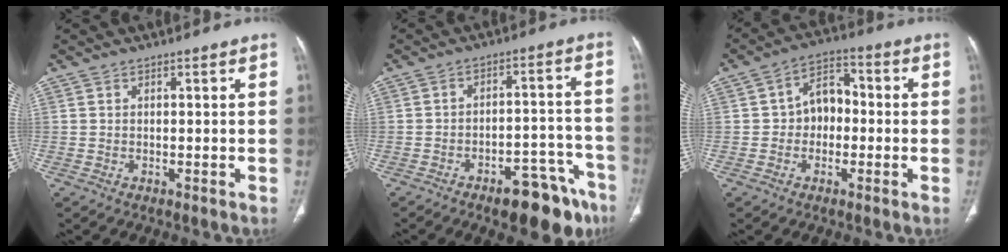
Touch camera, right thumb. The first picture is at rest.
{"total": 13.8, "force": [-9.3, 5.4, 8.7], "torque": [-0.069, 0.074, -0.125]}
{"total": 7.6, "force": [-0.4, 5.8, 4.9], "torque": [-0.048, 0.028, -0.020]}